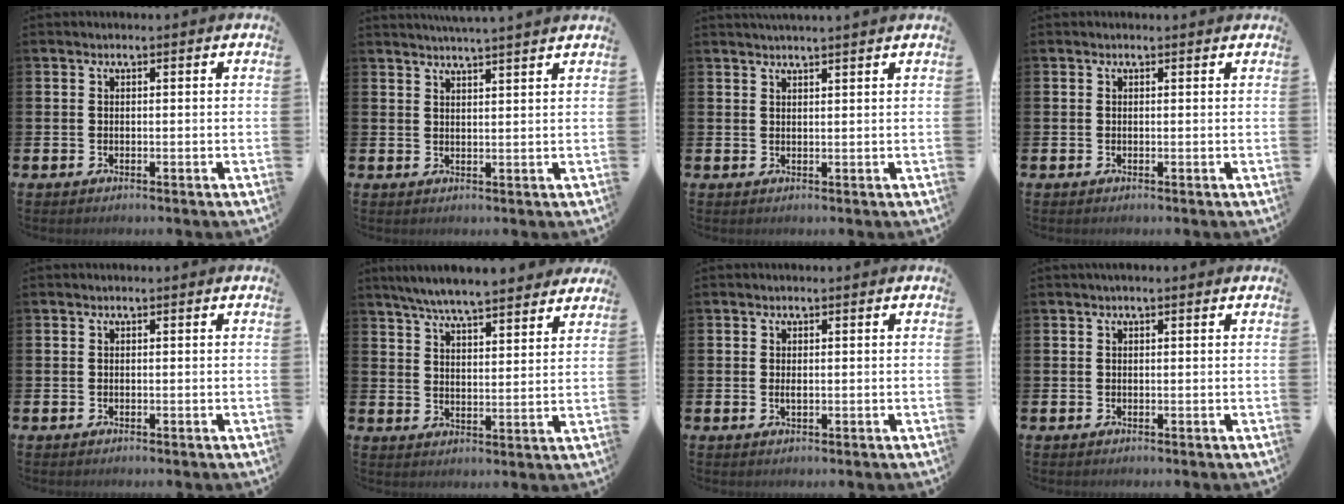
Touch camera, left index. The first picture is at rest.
{"total": 3.1, "force": [3.0, -0.8, 0.0], "torque": [0.001, -0.019, 0.054]}
{"total": 1.8, "force": [1.8, -0.3, 0.1], "torque": [0.003, -0.009, 0.032]}
{"total": 0.0}
{"total": 0.0}
{"total": 6.9, "force": [6.6, 0.6, 1.9], "torque": [-0.050, -0.038, 0.117]}
{"total": 0.9, "force": [0.1, 0.3, 0.8], "torque": [-0.011, 0.000, 0.001]}
{"total": 0.6, "force": [0.4, 0.1, 0.4], "torque": [0.000, 0.000, 0.005]}